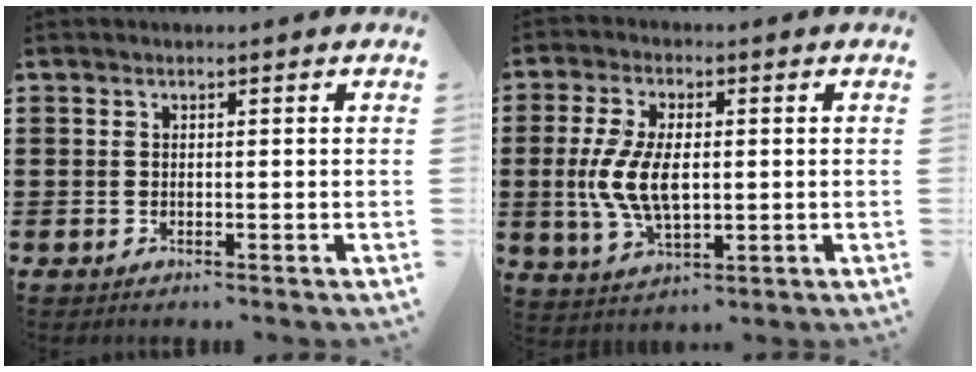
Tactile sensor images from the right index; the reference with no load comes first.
{"total": 8.0, "force": [-0.2, 4.0, 6.9], "torque": [-0.156, 0.002, -0.008]}